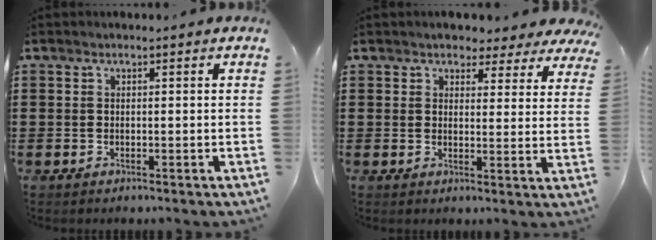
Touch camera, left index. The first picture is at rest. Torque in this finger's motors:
{"motor_torque": [1.23, -0.91, 0.61, 0.08]}